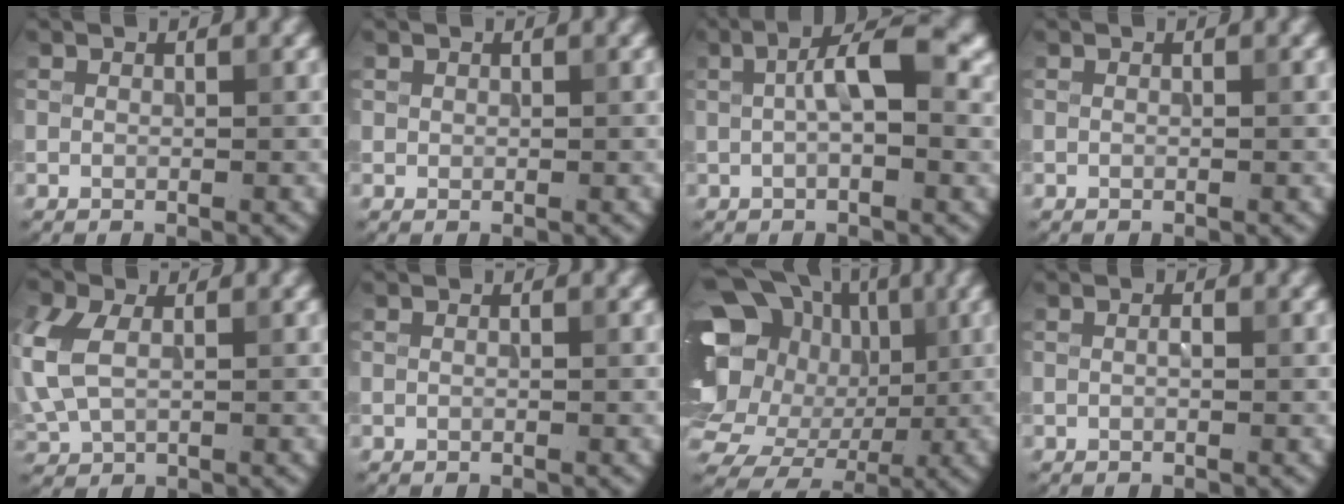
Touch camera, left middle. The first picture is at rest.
{"total": 0.5, "force": [0.2, 0.5, 0.0], "torque": [0.006, -0.003, 0.006]}
{"total": 5.7, "force": [0.7, 2.3, 5.2], "torque": [-0.081, 0.010, 0.008]}
{"total": 0.0}
{"total": 4.9, "force": [0.3, 3.5, 3.5], "torque": [-0.109, 0.000, 0.016]}
{"total": 0.0}
{"total": 18.4, "force": [3.0, 15.8, 8.9], "torque": [-0.194, 0.035, 0.038]}
{"total": 0.5, "force": [-0.1, 0.2, 0.5], "torque": [-0.011, 0.000, -0.001]}